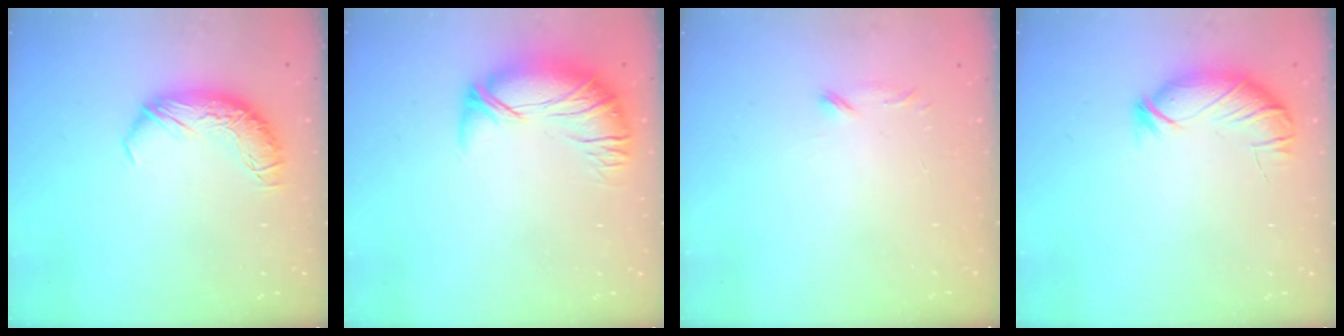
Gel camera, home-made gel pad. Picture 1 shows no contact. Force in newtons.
{"total": 2.8, "press": 1.7, "slide": 2.3}
{"total": 7.8, "press": 7.8, "slide": 0.5}
{"total": 4.0, "press": 3.9, "slide": 0.9}